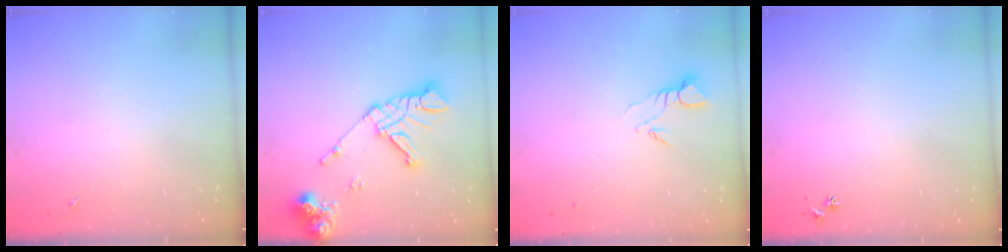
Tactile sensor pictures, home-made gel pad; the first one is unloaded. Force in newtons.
{"total": 16.6, "press": 16.5, "slide": 2.0}
{"total": 3.9, "press": 3.9, "slide": 0.3}
{"total": 2.9, "press": 2.8, "slide": 0.3}